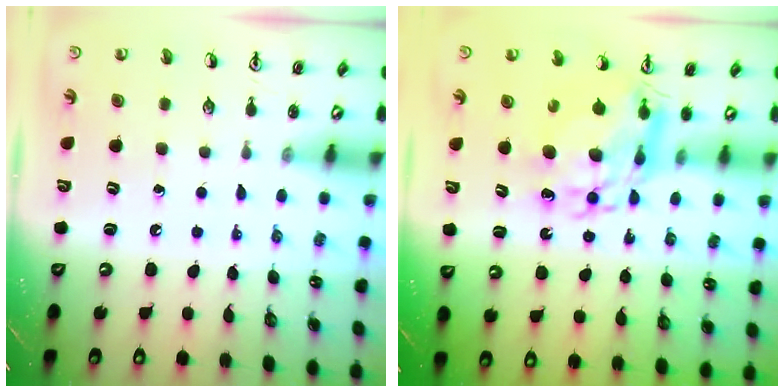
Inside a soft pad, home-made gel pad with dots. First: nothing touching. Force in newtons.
{"total": 11.1, "press": 11.1, "slide": 1.0}